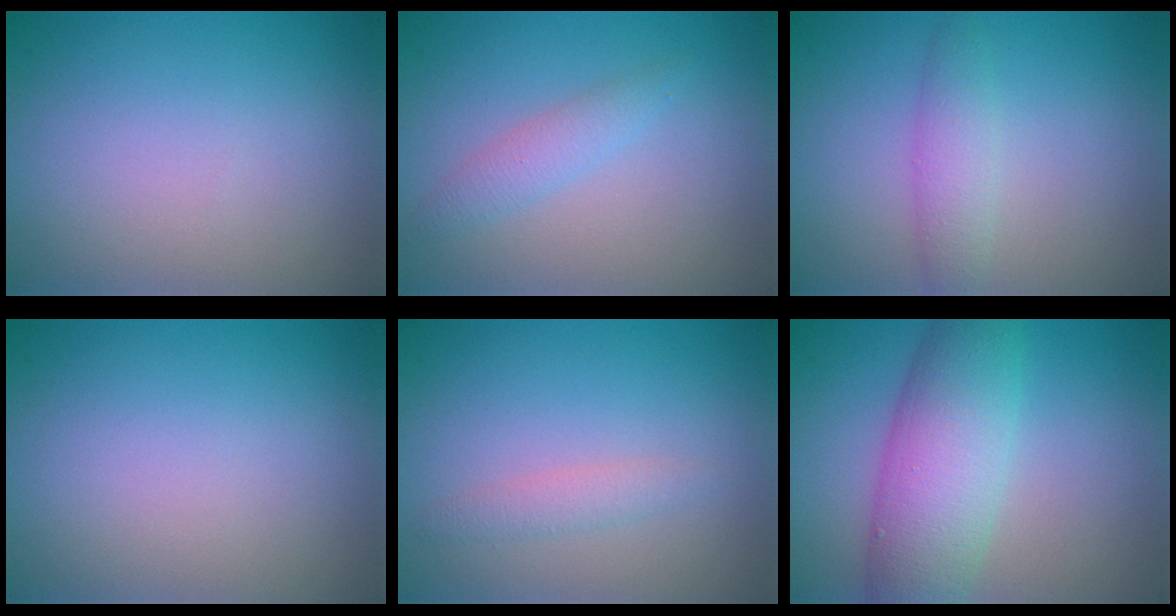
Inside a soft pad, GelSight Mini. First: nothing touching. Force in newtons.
{"total": 1.8, "press": 1.8, "slide": 0.1}
{"total": 2.5, "press": 2.5, "slide": 0.1}
{"total": 0.0}
{"total": 1.4, "press": 1.4, "slide": 0.0}
{"total": 7.9, "press": 7.9, "slide": 0.2}